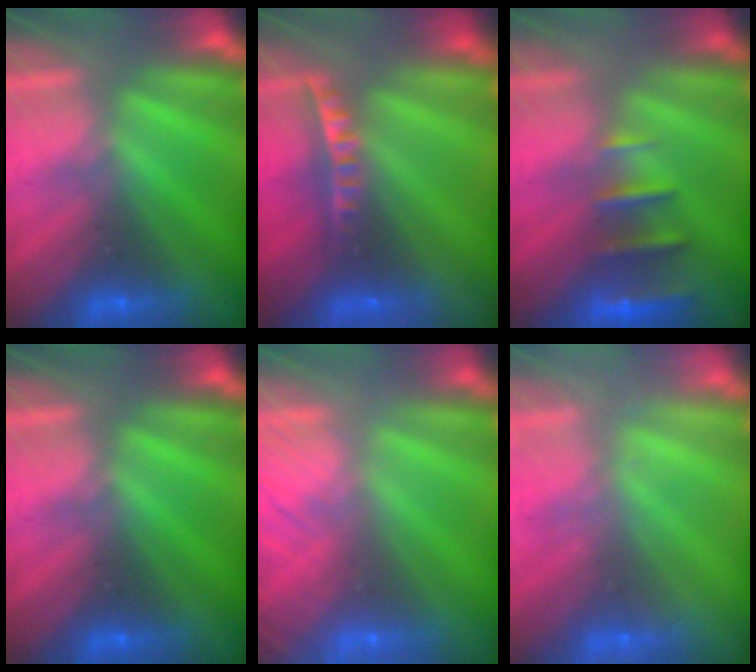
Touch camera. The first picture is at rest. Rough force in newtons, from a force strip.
{"total": 6.4}
{"total": 2.4}
{"total": 0.0}
{"total": 8.8}
{"total": 2.2}